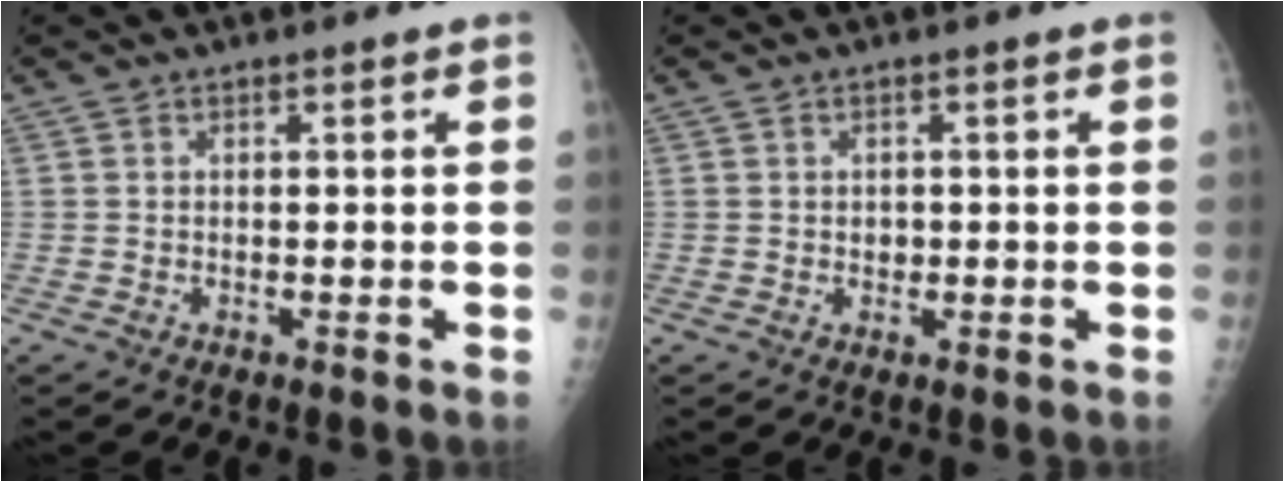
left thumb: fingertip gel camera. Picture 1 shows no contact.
{"total": 1.3, "force": [0.0, 1.1, 0.6], "torque": [-0.002, 0.002, 0.002]}